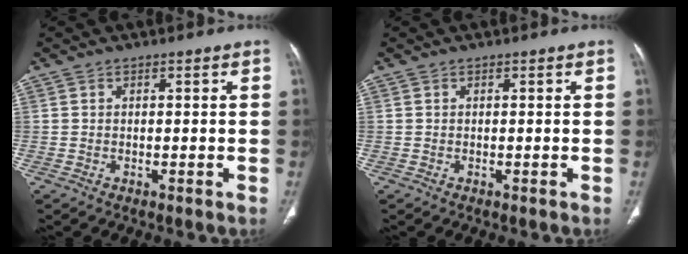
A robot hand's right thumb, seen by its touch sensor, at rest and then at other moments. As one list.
[{"total": 0.0}]